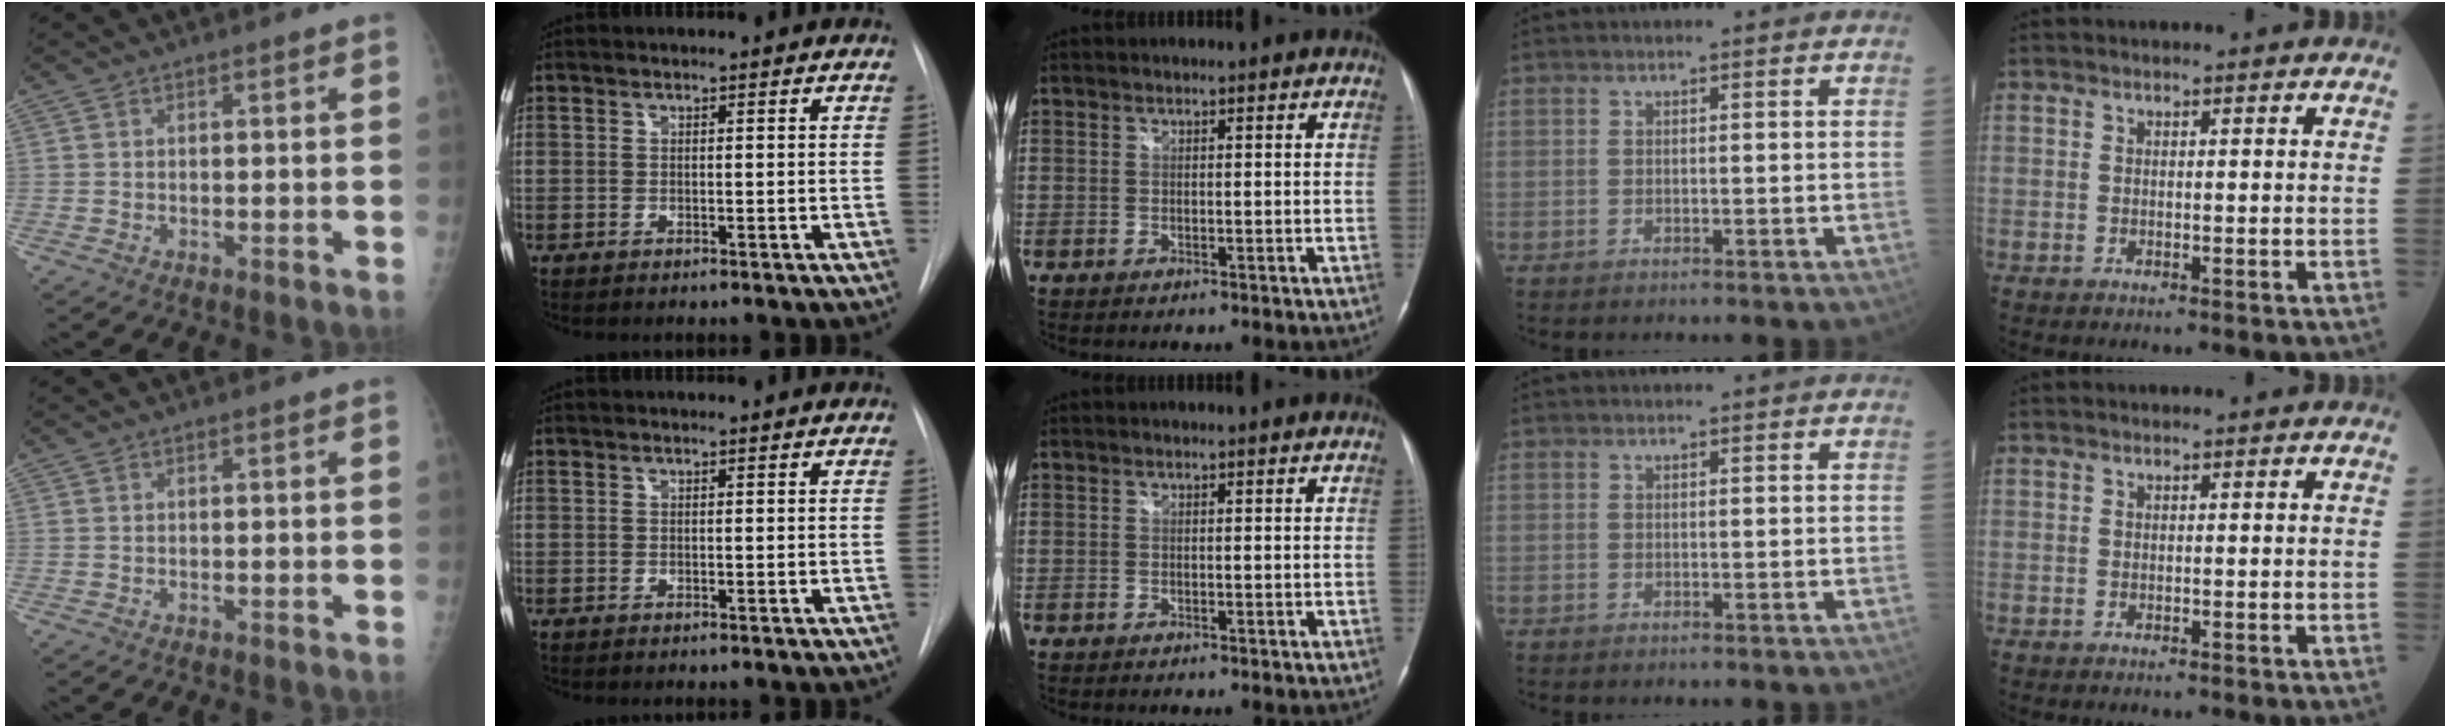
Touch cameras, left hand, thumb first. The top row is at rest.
{}